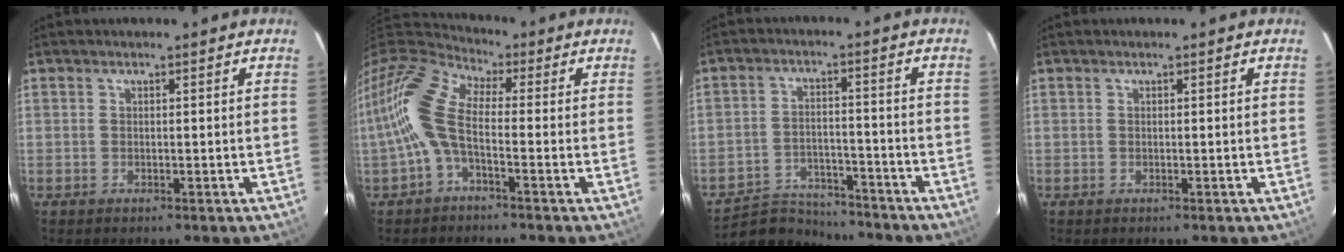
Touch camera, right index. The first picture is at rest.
{"total": 11.7, "force": [-1.8, 5.1, 10.4], "torque": [-0.215, 0.016, -0.047]}
{"total": 10.8, "force": [-10.1, 3.2, 1.8], "torque": [-0.063, 0.009, -0.159]}
{"total": 0.0}